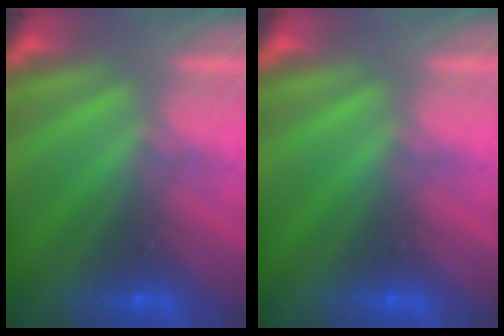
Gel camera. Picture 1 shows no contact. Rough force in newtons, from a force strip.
{"total": 0.0}